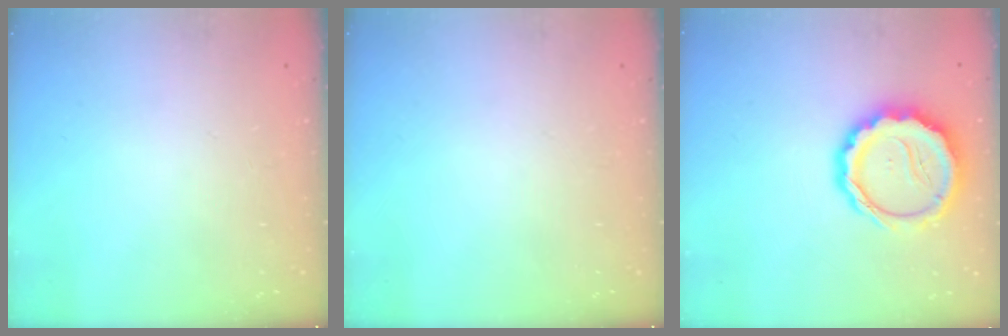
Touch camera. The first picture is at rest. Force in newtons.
{"total": 0.0}
{"total": 14.0, "press": 13.7, "slide": 2.9}